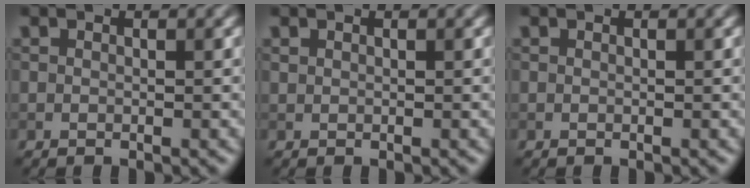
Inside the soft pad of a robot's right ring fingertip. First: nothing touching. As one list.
[{"total": 0.0}, {"total": 0.0}]